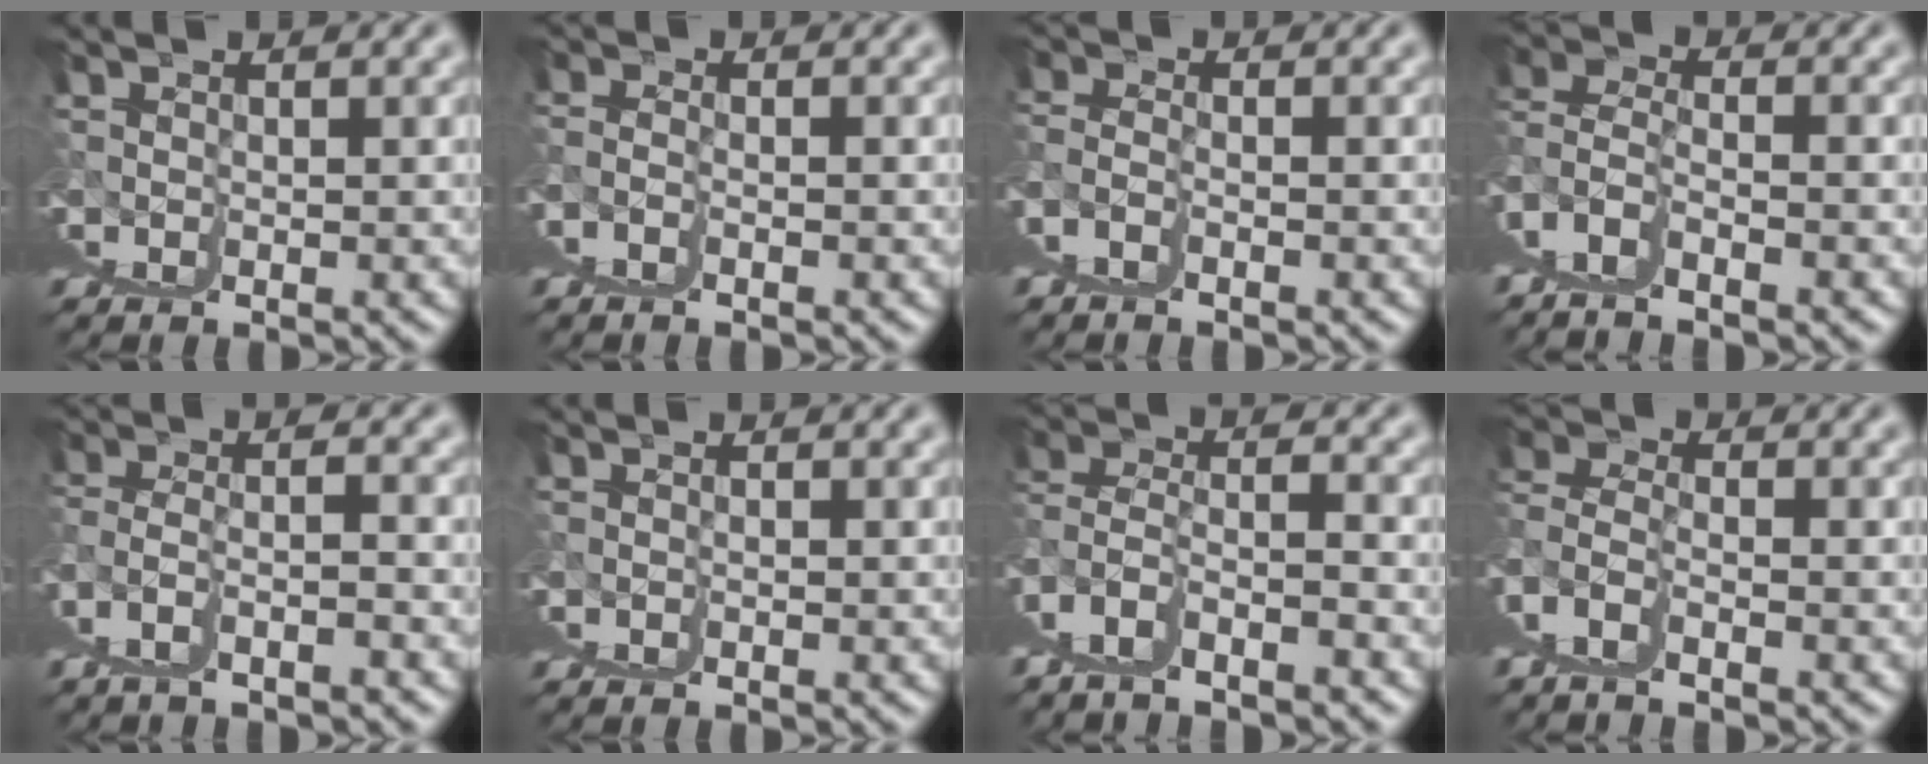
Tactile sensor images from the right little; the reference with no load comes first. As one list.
[{"total": 0.9, "force": [0.5, 0.0, 0.7], "torque": [-0.014, 0.008, 0.010]}, {"total": 1.8, "force": [1.4, -0.2, 1.1], "torque": [-0.018, 0.010, 0.024]}, {"total": 3.5, "force": [2.1, -2.1, 1.9], "torque": [-0.006, 0.022, 0.031]}, {"total": 1.6, "force": [1.2, -1.0, 0.5], "torque": [-0.010, 0.015, 0.020]}, {"total": 0.6, "force": [-0.2, -0.3, -0.4], "torque": [0.004, 0.000, -0.004]}, {"total": 3.7, "force": [2.2, -2.5, 1.5], "torque": [-0.002, 0.022, 0.030]}, {"total": 3.6, "force": [2.9, -0.8, 2.1], "torque": [-0.017, 0.021, 0.041]}]